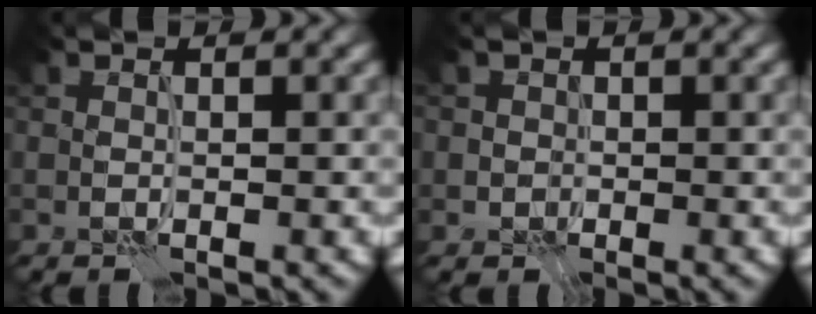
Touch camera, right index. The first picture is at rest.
{"total": 1.2, "force": [0.0, 1.2, 0.0], "torque": [0.006, -0.003, 0.000]}